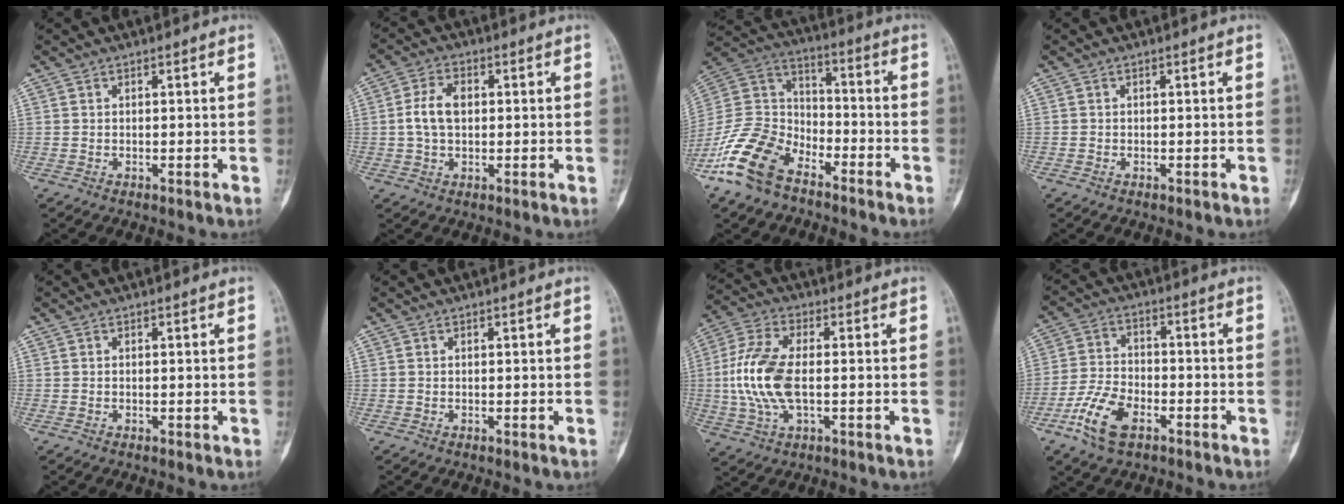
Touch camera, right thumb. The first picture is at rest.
{"total": 5.9, "force": [0.5, 3.7, 4.6], "torque": [-0.093, 0.015, 0.008]}
{"total": 15.6, "force": [-10.2, 8.8, 7.9], "torque": [-0.156, 0.068, -0.203]}
{"total": 0.0}
{"total": 0.0}
{"total": 0.0}
{"total": 14.7, "force": [-0.7, 6.8, 13.0], "torque": [-0.299, 0.013, -0.016]}
{"total": 9.9, "force": [-5.2, 5.3, 6.5], "torque": [-0.135, 0.020, -0.099]}